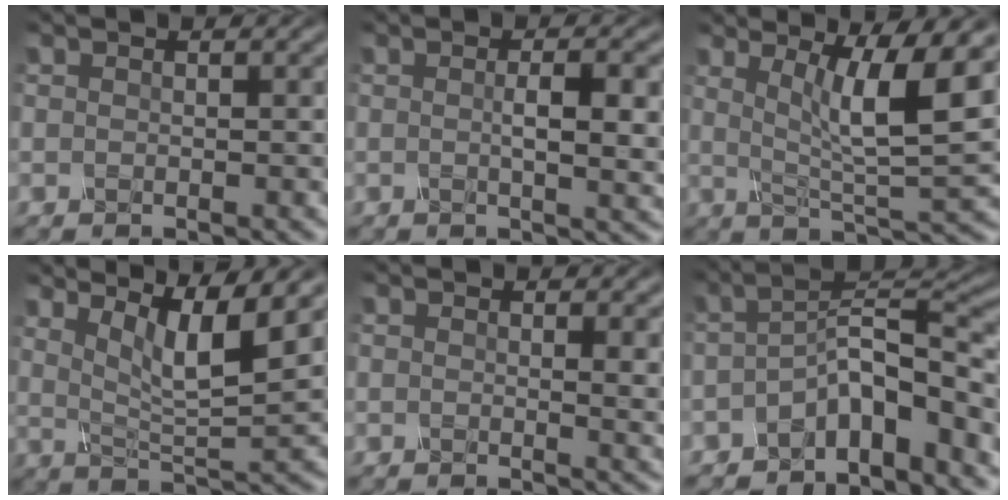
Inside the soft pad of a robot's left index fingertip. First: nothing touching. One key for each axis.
{"total": 4.3, "fx": 0.0, "fy": 1.0, "fz": 4.1, "tx": -0.056, "ty": 0.007, "tz": 0.008}
{"total": 8.3, "fx": 2.5, "fy": 1.3, "fz": 7.8, "tx": -0.126, "ty": 0.004, "tz": 0.054}
{"total": 7.1, "fx": 3.7, "fy": 1.1, "fz": 6.0, "tx": -0.097, "ty": 0.002, "tz": 0.076}
{"total": 2.7, "fx": 0.6, "fy": 0.8, "fz": 2.5, "tx": -0.021, "ty": 0.004, "tz": 0.013}
{"total": 5.2, "fx": -3.0, "fy": 1.3, "fz": 4.0, "tx": -0.073, "ty": 0.017, "tz": -0.050}